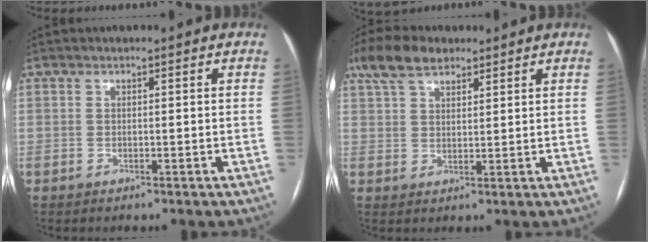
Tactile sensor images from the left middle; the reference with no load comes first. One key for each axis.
{"total": 7.6, "fx": 5.4, "fy": 3.3, "fz": 4.1, "tx": -0.089, "ty": 0.028, "tz": 0.104}